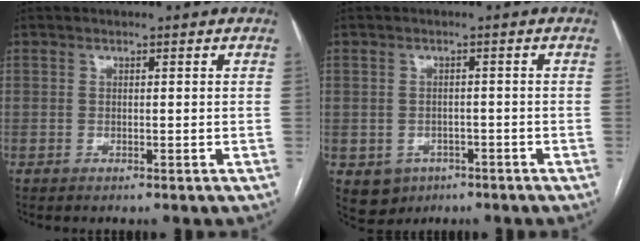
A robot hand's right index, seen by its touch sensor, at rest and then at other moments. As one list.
[{"total": 4.6, "force": [-2.1, 3.9, 1.2], "torque": [-0.016, 0.002, -0.023]}]